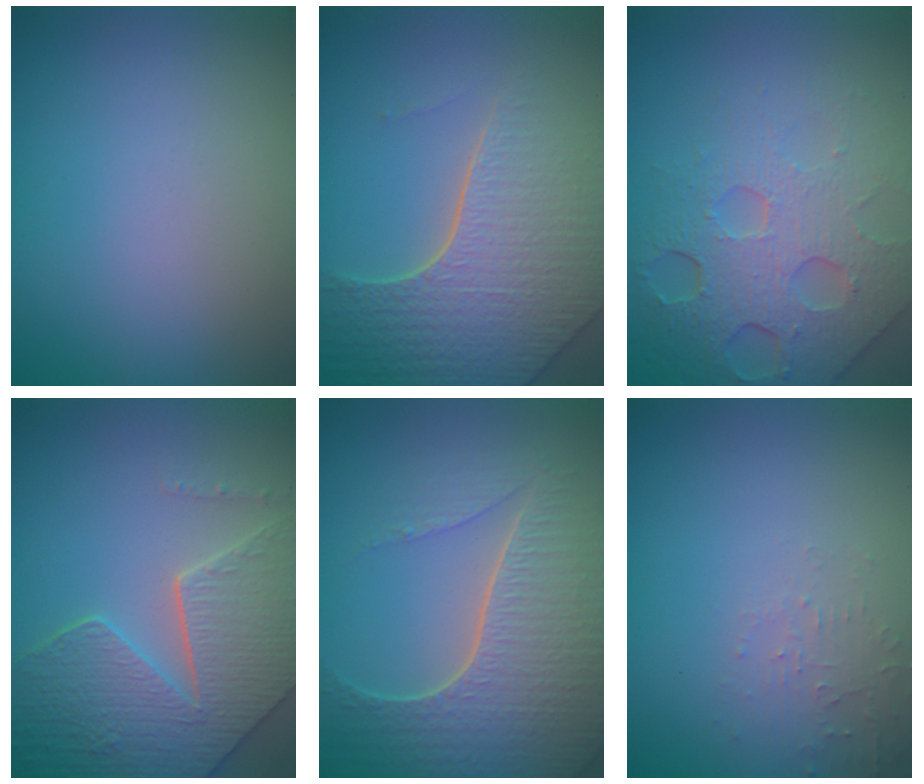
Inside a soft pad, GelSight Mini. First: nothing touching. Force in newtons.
{"total": 8.1, "press": 5.7, "slide": 5.7}
{"total": 7.9, "press": 5.3, "slide": 5.8}
{"total": 7.6, "press": 6.2, "slide": 4.5}
{"total": 7.5, "press": 5.5, "slide": 5.2}
{"total": 1.5, "press": 1.5, "slide": 0.3}